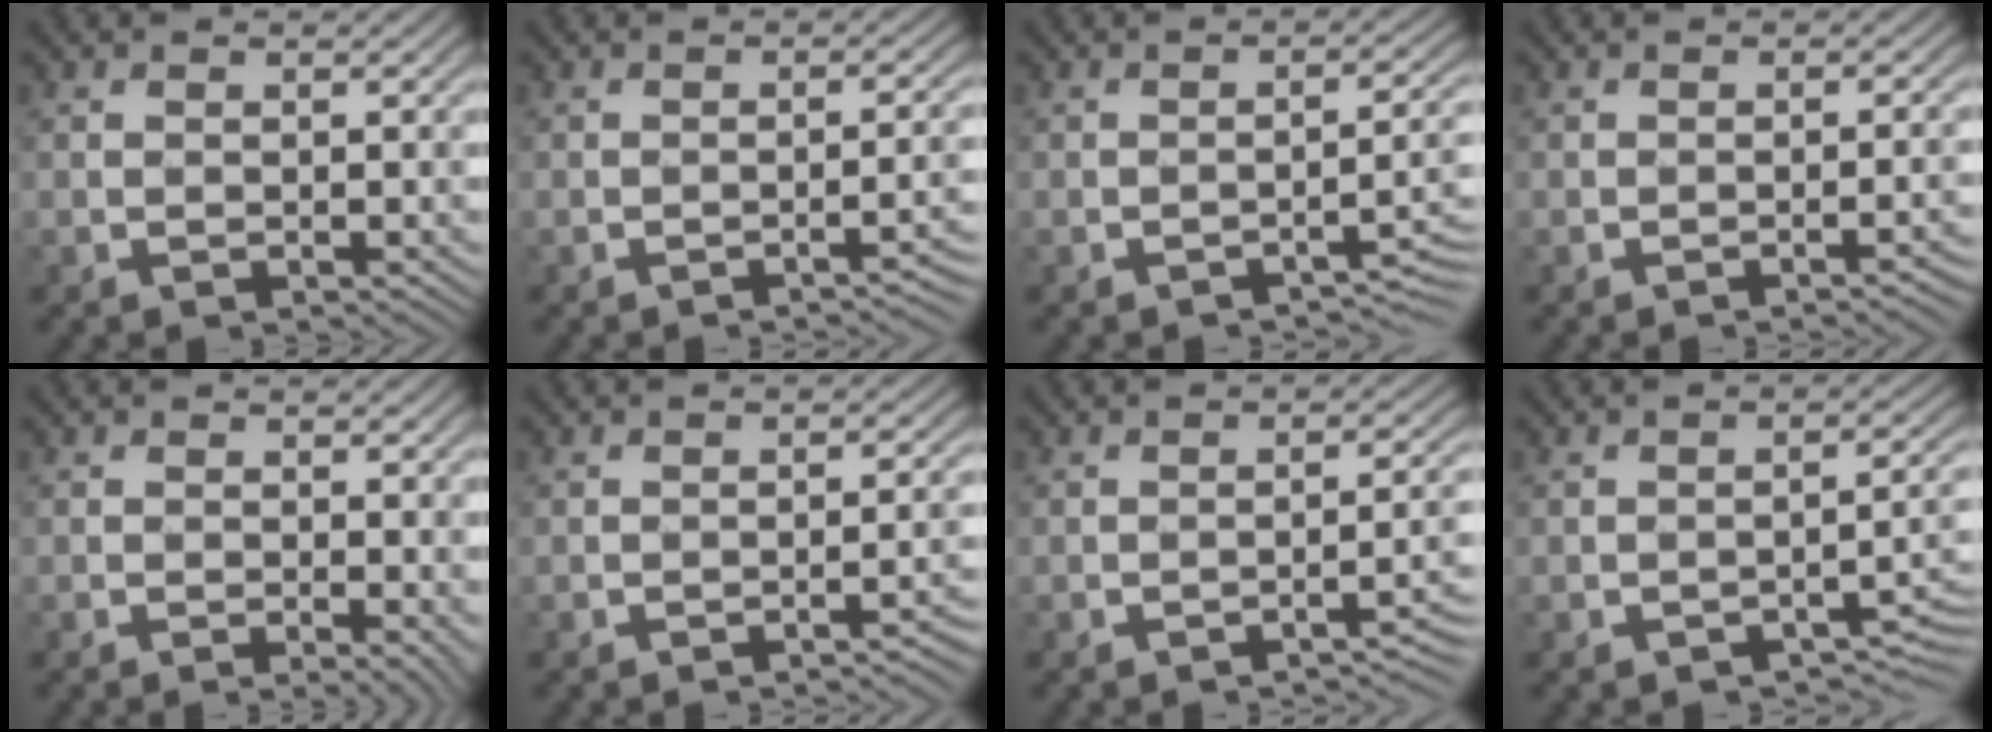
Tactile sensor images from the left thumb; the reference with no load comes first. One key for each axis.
{"total": 3.6, "fx": -2.2, "fy": 0.7, "fz": 2.8, "tx": -0.029, "ty": 0.012, "tz": -0.037}
{"total": 4.0, "fx": -2.8, "fy": 0.9, "fz": 2.7, "tx": -0.032, "ty": 0.012, "tz": -0.044}
{"total": 2.7, "fx": -1.7, "fy": 0.6, "fz": 2.0, "tx": -0.018, "ty": 0.010, "tz": -0.028}
{"total": 1.9, "fx": -0.2, "fy": 0.3, "fz": 1.8, "tx": -0.025, "ty": -0.003, "tz": -0.004}
{"total": 3.5, "fx": -2.1, "fy": 0.7, "fz": 2.7, "tx": -0.027, "ty": 0.012, "tz": -0.035}
{"total": 4.0, "fx": -2.3, "fy": 0.9, "fz": 3.2, "tx": -0.035, "ty": 0.014, "tz": -0.041}
{"total": 4.4, "fx": -3.0, "fy": 1.3, "fz": 3.0, "tx": -0.039, "ty": 0.005, "tz": -0.041}